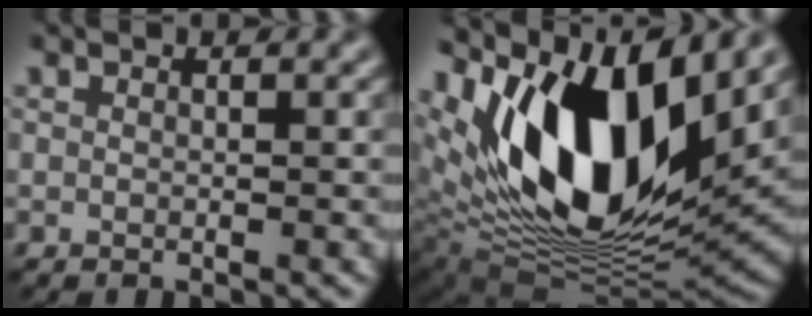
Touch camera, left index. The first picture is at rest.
{"total": 14.4, "force": [6.0, 6.9, 11.1], "torque": [-0.200, -0.010, 0.116]}